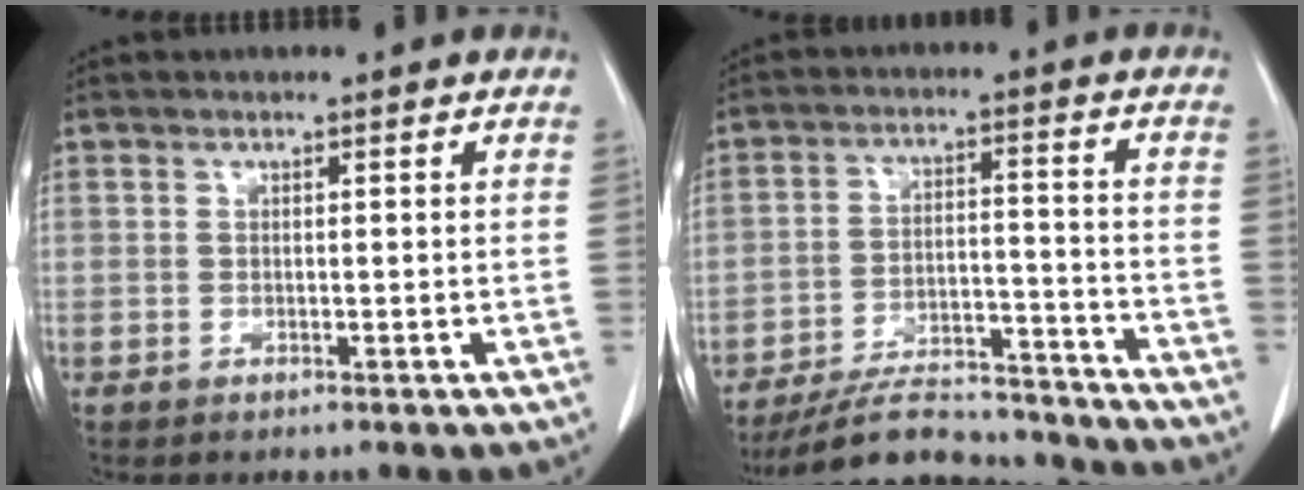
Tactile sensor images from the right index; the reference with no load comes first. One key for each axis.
{"total": 15.9, "fx": -14.9, "fy": 3.7, "fz": 4.2, "tx": -0.070, "ty": 0.018, "tz": -0.223}